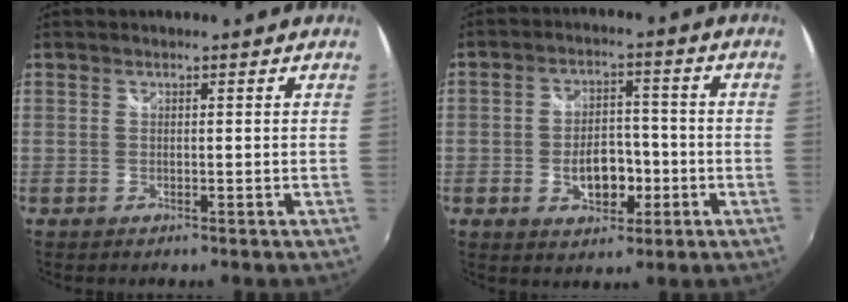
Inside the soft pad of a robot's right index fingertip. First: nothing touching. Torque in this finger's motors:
{"motor_torque": [0.25, -0.14, 0.22, 0.07]}